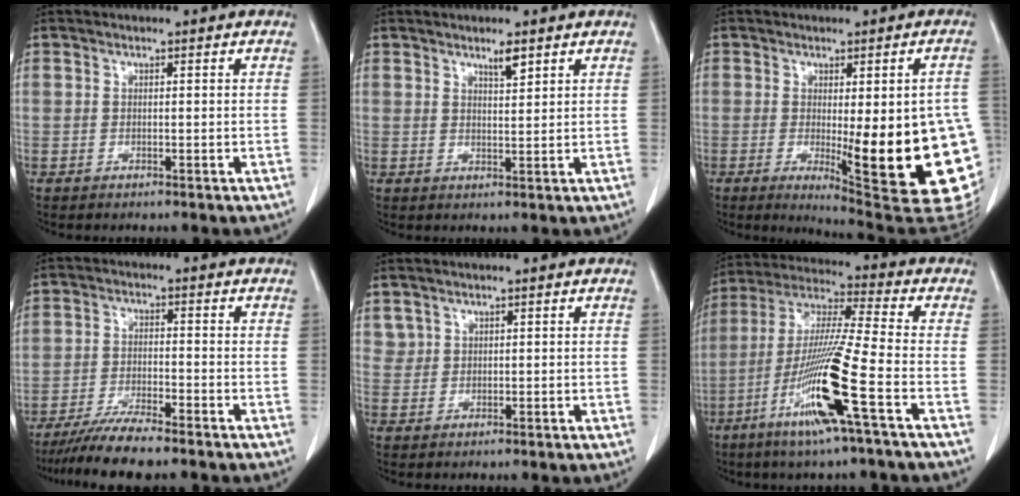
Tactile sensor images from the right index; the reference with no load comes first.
{"total": 2.4, "force": [1.7, 0.3, 1.6], "torque": [-0.031, -0.002, 0.032]}
{"total": 20.2, "force": [-4.3, 3.5, 19.5], "torque": [-0.154, -0.011, -0.039]}
{"total": 6.5, "force": [-5.6, 0.1, 3.4], "torque": [-0.062, -0.021, -0.102]}
{"total": 1.5, "force": [1.1, 1.0, 0.1], "torque": [0.006, 0.003, 0.020]}
{"total": 15.6, "force": [-6.4, -0.9, 14.2], "torque": [-0.291, -0.023, -0.125]}